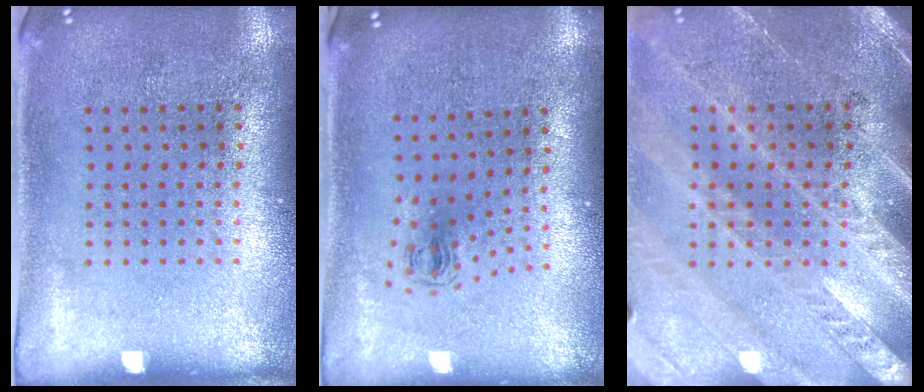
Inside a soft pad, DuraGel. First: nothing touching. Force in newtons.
{"total": 0.7, "press": 0.4, "slide": 0.6}
{"total": 2.9, "press": 2.7, "slide": 1.2}